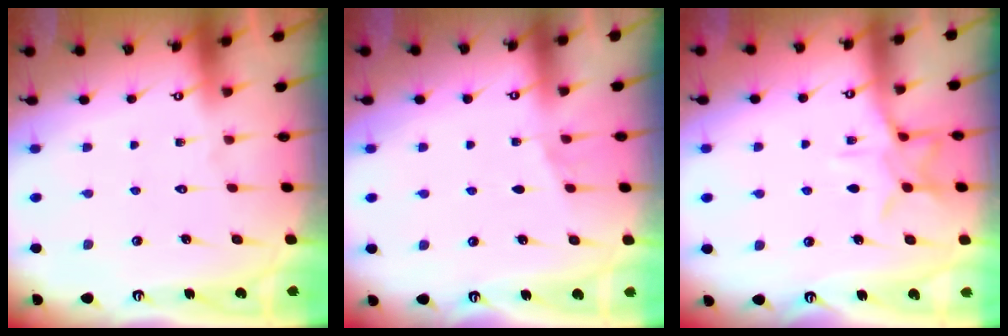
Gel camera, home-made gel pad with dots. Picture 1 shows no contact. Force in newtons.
{"total": 0.7, "press": 0.7, "slide": 0.1}
{"total": 10.0, "press": 10.0, "slide": 0.8}